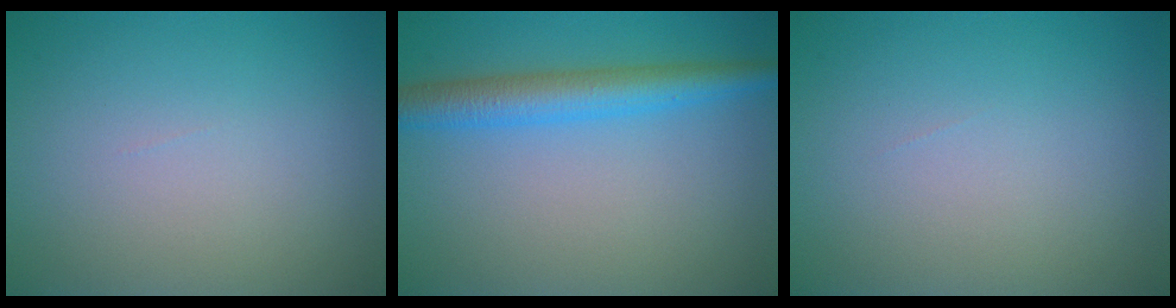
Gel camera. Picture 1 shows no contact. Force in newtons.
{"total": 4.4, "press": 4.4, "slide": 0.2}
{"total": 0.0}